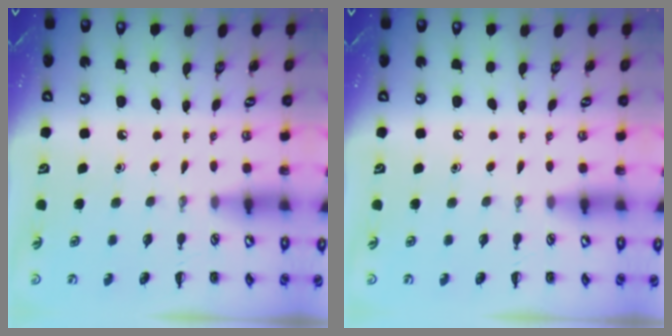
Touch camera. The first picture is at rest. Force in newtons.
{"total": 0.0}